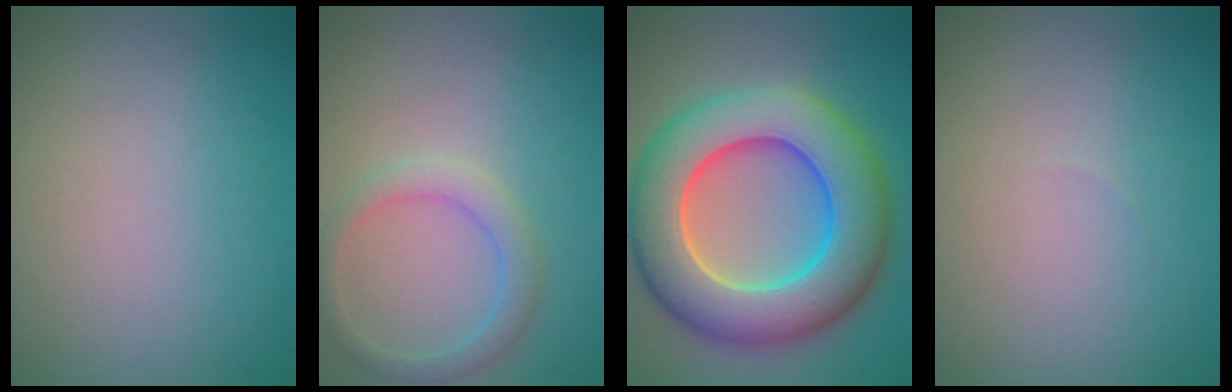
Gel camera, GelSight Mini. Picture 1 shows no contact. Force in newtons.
{"total": 2.3, "press": 2.3, "slide": 0.2}
{"total": 12.3, "press": 12.3, "slide": 0.2}
{"total": 0.0}